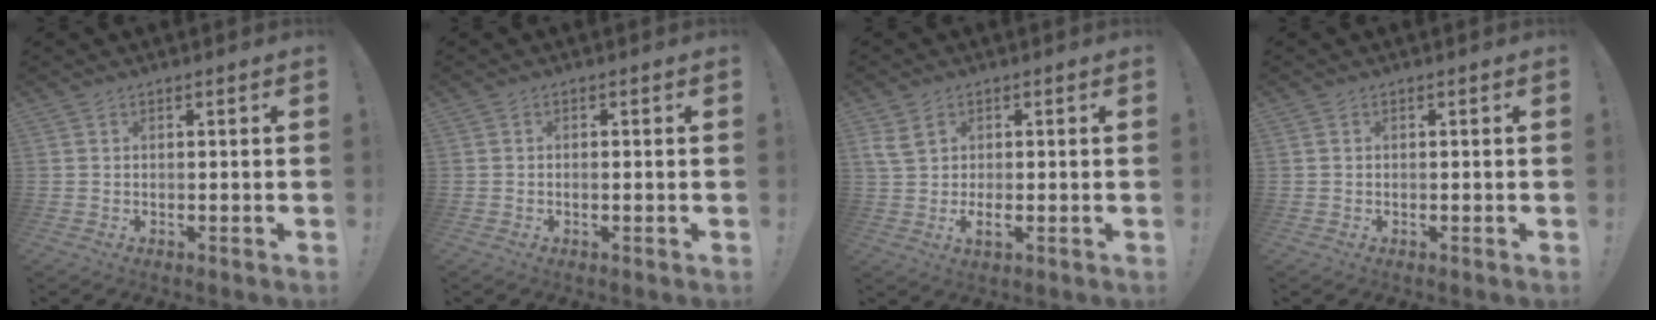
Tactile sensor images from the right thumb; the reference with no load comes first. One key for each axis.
{"total": 0.9, "fx": -0.6, "fy": 0.1, "fz": 0.7, "tx": -0.014, "ty": 0.000, "tz": -0.009}
{"total": 5.1, "fx": 0.7, "fy": 3.2, "fz": 3.9, "tx": -0.081, "ty": -0.001, "tz": 0.014}
{"total": 0.0}